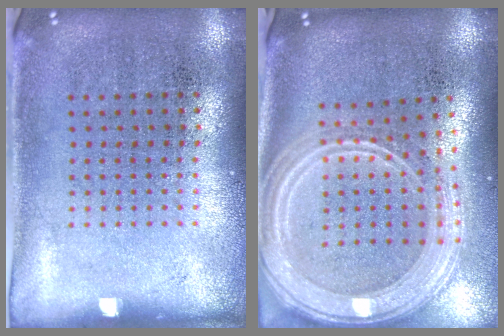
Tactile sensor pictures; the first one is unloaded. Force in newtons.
{"total": 3.2, "press": 2.6, "slide": 1.9}